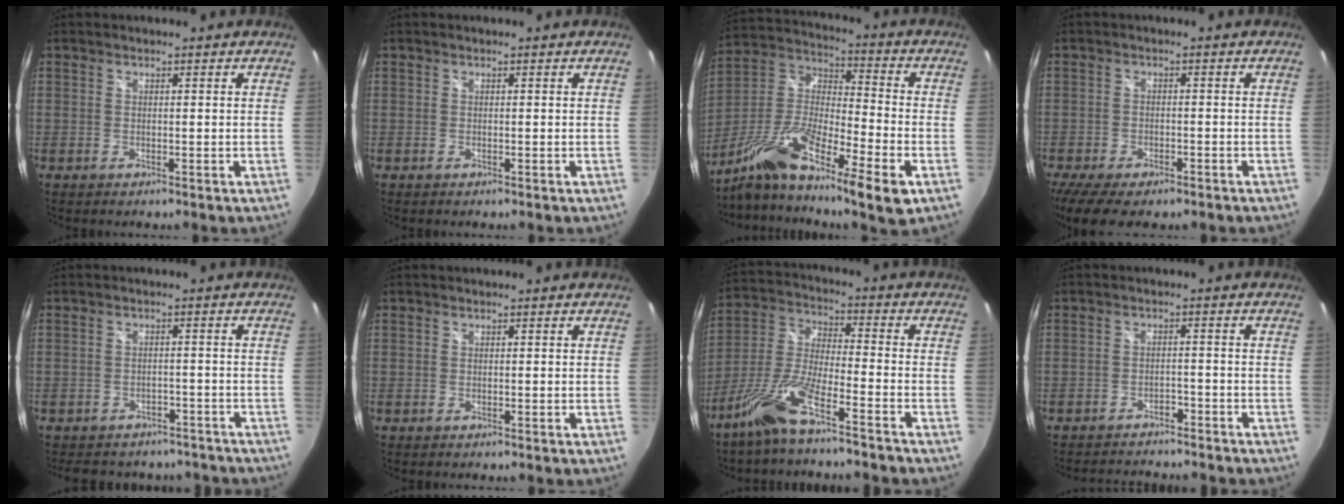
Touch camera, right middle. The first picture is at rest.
{"total": 0.0}
{"total": 19.6, "force": [-10.8, 3.7, 16.0], "torque": [-0.295, -0.028, -0.207]}
{"total": 10.8, "force": [-8.1, 3.6, 6.1], "torque": [-0.141, -0.039, -0.135]}
{"total": 13.7, "force": [-11.3, 6.1, 4.5], "torque": [-0.096, 0.007, -0.136]}
{"total": 0.0}
{"total": 11.4, "force": [-8.2, 1.4, 7.8], "torque": [-0.177, -0.002, -0.160]}
{"total": 9.0, "force": [-8.2, 2.3, 2.9], "torque": [-0.067, -0.001, -0.114]}